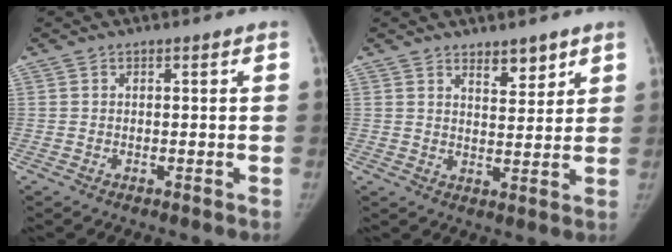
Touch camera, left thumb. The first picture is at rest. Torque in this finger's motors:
{"motor_torque": [-0.02, 0.02, 0.05, 0.11, 0.00]}